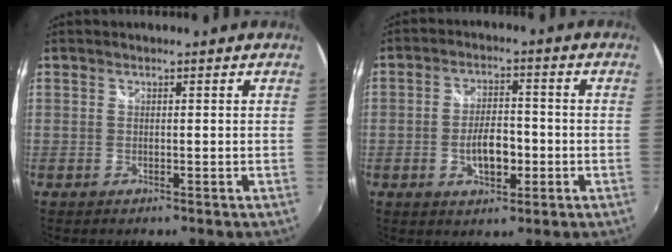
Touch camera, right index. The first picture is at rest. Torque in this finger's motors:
{"motor_torque": [0.16, -0.12, 0.19, 0.08]}